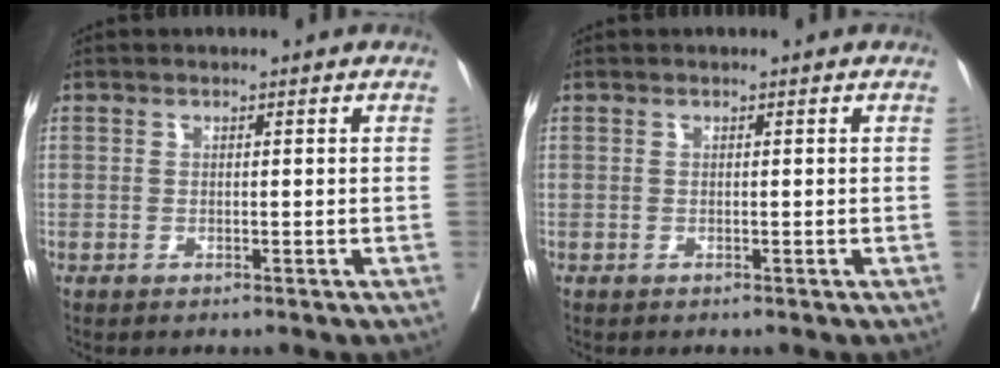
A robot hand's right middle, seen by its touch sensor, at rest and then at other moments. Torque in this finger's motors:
{"motor_torque": [0.00, 0.00, 0.00, 0.01]}